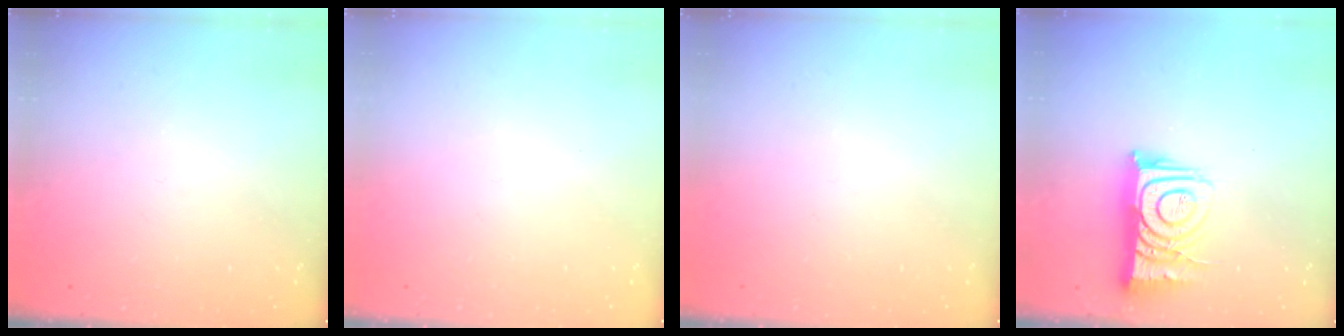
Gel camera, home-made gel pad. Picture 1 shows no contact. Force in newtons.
{"total": 1.6, "press": 1.6, "slide": 0.1}
{"total": 1.5, "press": 1.5, "slide": 0.1}
{"total": 10.9, "press": 10.9, "slide": 1.1}